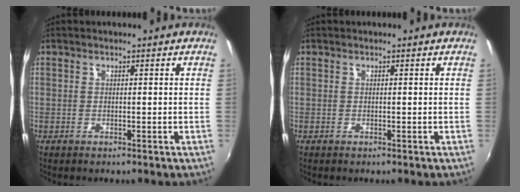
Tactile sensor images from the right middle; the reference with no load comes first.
{"total": 0.0}